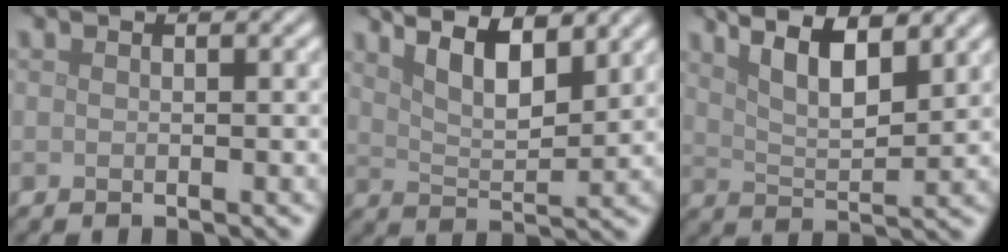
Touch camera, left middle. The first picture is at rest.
{"total": 5.8, "force": [3.9, 1.8, 3.8], "torque": [-0.063, 0.011, 0.054]}
{"total": 6.4, "force": [4.3, 1.9, 4.4], "torque": [-0.069, 0.015, 0.057]}